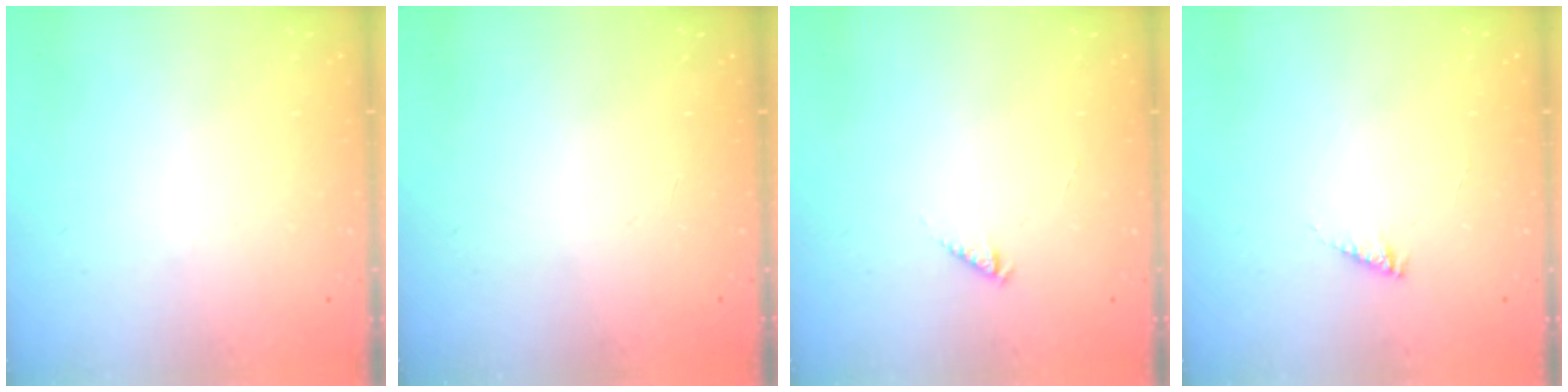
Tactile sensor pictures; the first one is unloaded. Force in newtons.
{"total": 0.0}
{"total": 0.5, "press": 0.5, "slide": 0.2}
{"total": 1.7, "press": 1.6, "slide": 0.3}